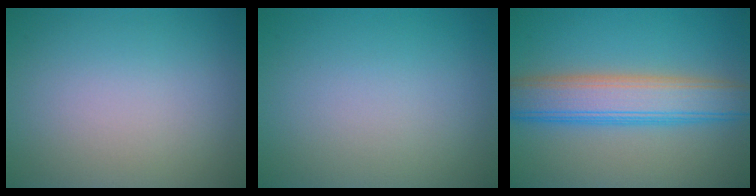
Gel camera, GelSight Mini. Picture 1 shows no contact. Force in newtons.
{"total": 0.0}
{"total": 7.0, "press": 7.0, "slide": 0.1}